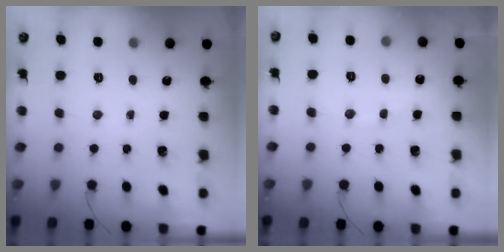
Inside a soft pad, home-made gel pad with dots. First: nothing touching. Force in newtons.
{"total": 7.7, "press": 7.6, "slide": 1.4}